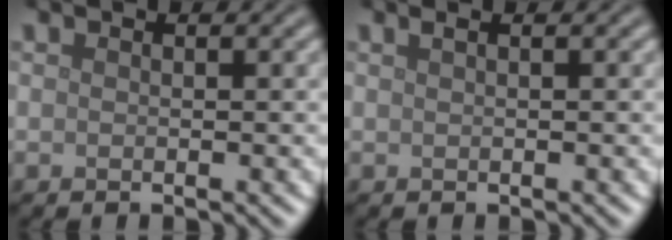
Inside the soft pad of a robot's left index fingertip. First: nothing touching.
{"total": 1.3, "force": [0.7, 0.7, 0.9], "torque": [-0.006, -0.002, 0.001]}